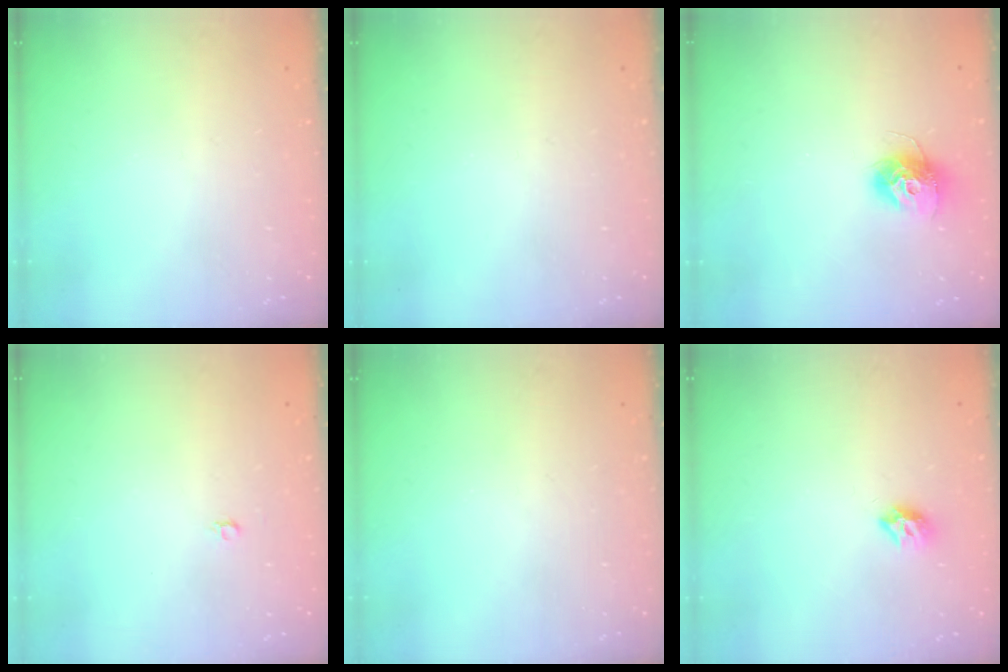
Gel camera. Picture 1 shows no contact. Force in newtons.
{"total": 0.0}
{"total": 11.5, "press": 11.4, "slide": 0.8}
{"total": 2.2, "press": 2.2, "slide": 0.2}
{"total": 0.0}
{"total": 7.5, "press": 7.4, "slide": 0.6}